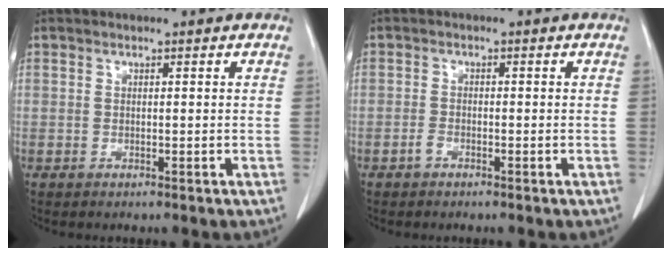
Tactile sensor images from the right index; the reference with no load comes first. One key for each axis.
{"total": 1.2, "fx": -0.8, "fy": 0.5, "fz": 0.6, "tx": -0.012, "ty": 0.002, "tz": -0.016}